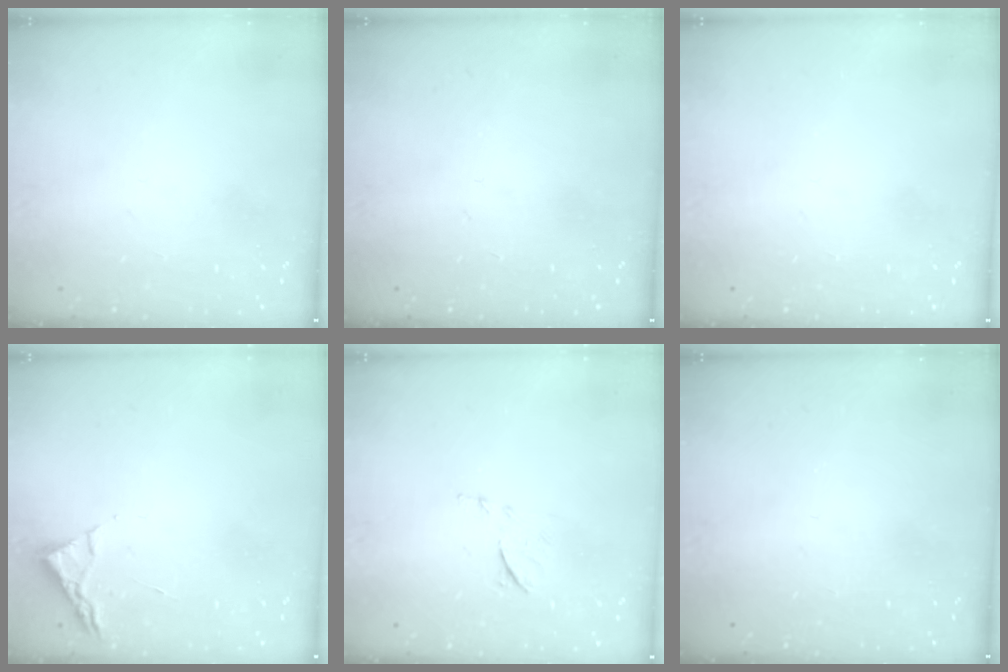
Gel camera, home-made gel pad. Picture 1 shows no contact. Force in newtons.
{"total": 0.0}
{"total": 0.0}
{"total": 3.0, "press": 2.9, "slide": 0.4}
{"total": 6.6, "press": 6.6, "slide": 0.5}
{"total": 0.0}